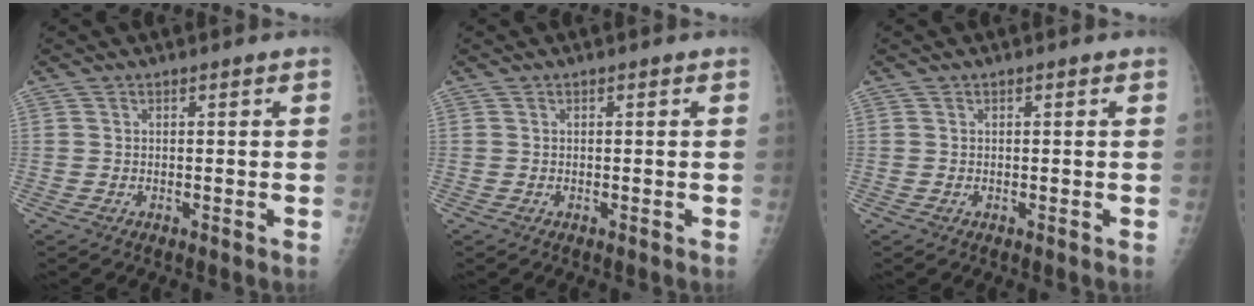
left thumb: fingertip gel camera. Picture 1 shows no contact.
{"total": 0.0}
{"total": 0.0}